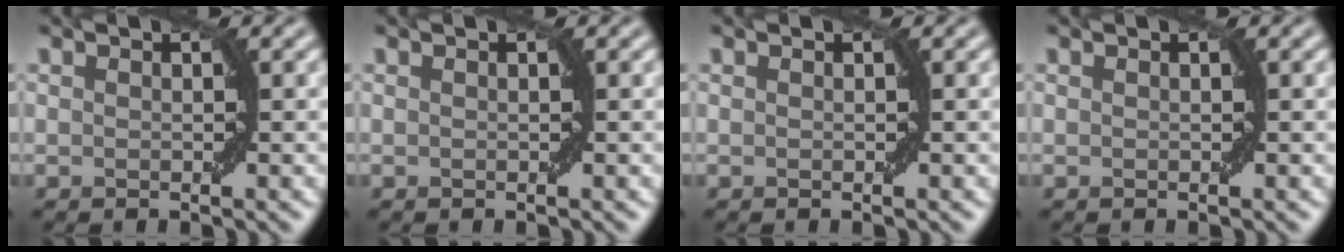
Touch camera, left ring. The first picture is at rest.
{"total": 0.0}
{"total": 0.0}
{"total": 0.0}